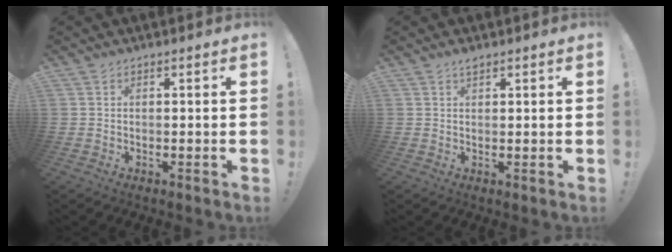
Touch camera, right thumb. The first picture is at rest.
{"total": 1.4, "force": [1.2, 0.2, 0.7], "torque": [-0.006, -0.005, 0.019]}